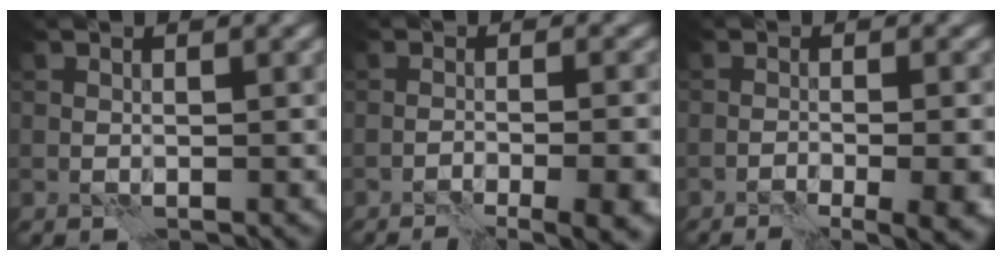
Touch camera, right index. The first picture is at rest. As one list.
[{"total": 7.8, "force": [-3.3, 2.6, 6.5], "torque": [-0.047, 0.008, -0.034]}, {"total": 6.9, "force": [-2.2, 2.5, 6.1], "torque": [-0.044, -0.003, -0.022]}]